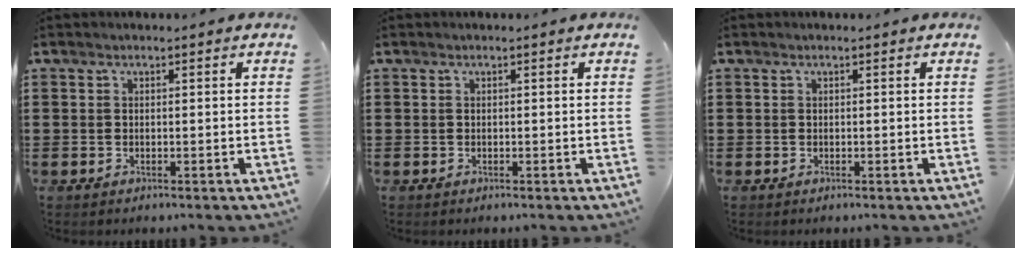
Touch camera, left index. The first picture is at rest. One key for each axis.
{"total": 0.0}
{"total": 0.0}